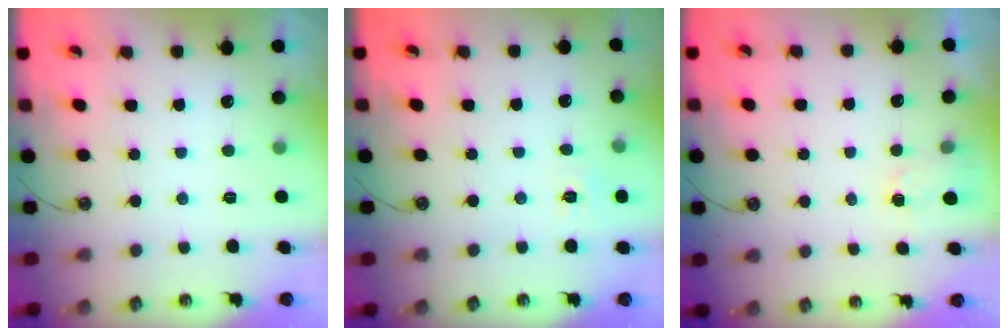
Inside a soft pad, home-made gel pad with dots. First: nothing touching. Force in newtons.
{"total": 4.9, "press": 4.9, "slide": 0.5}
{"total": 1.1, "press": 1.1, "slide": 0.3}